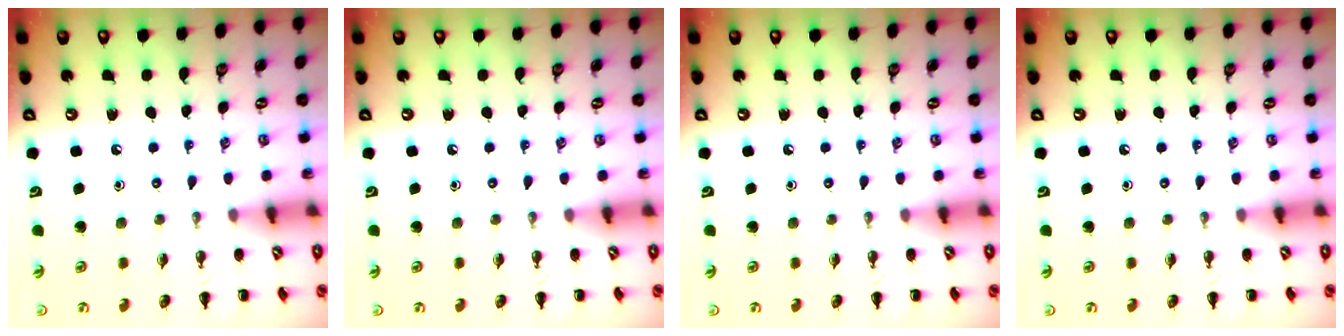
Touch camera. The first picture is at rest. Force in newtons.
{"total": 0.0}
{"total": 0.0}
{"total": 0.0}